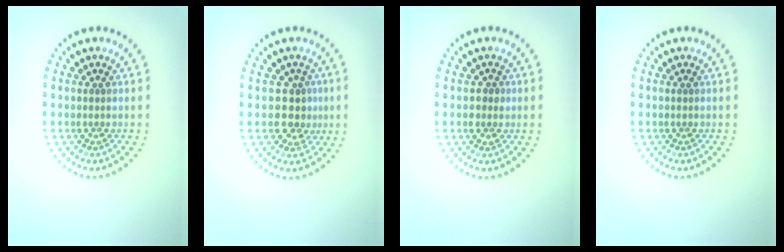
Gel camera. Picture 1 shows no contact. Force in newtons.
{"total": 2.9, "press": 2.7, "slide": 1.2}
{"total": 1.3, "press": 1.3, "slide": 0.3}
{"total": 0.0}